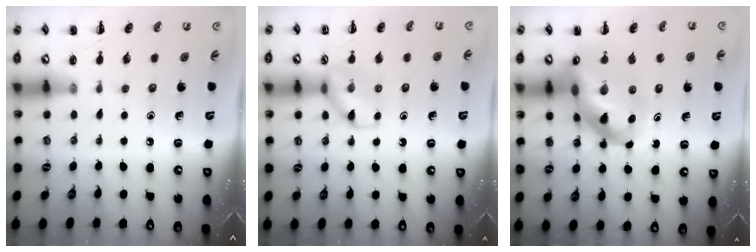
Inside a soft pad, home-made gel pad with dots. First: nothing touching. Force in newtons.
{"total": 10.0, "press": 9.9, "slide": 0.7}
{"total": 18.7, "press": 18.0, "slide": 4.9}